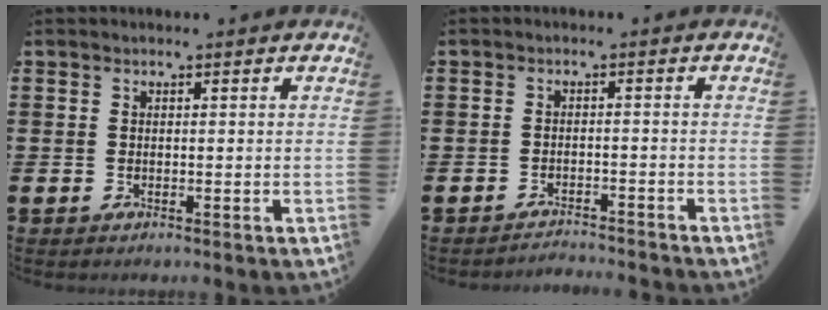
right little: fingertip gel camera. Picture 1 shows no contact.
{"total": 1.9, "force": [-1.9, -0.2, -0.2], "torque": [-0.001, 0.005, -0.041]}